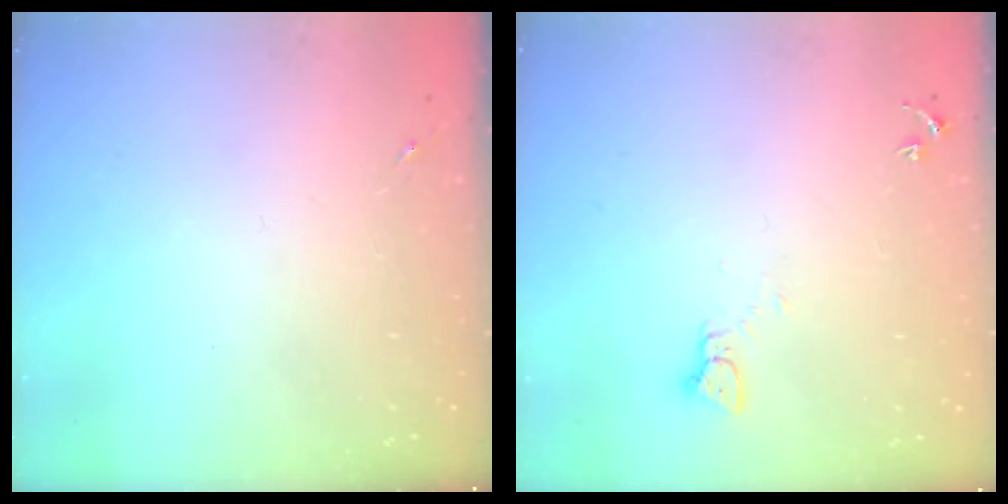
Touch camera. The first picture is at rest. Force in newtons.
{"total": 2.2, "press": 2.2, "slide": 0.2}